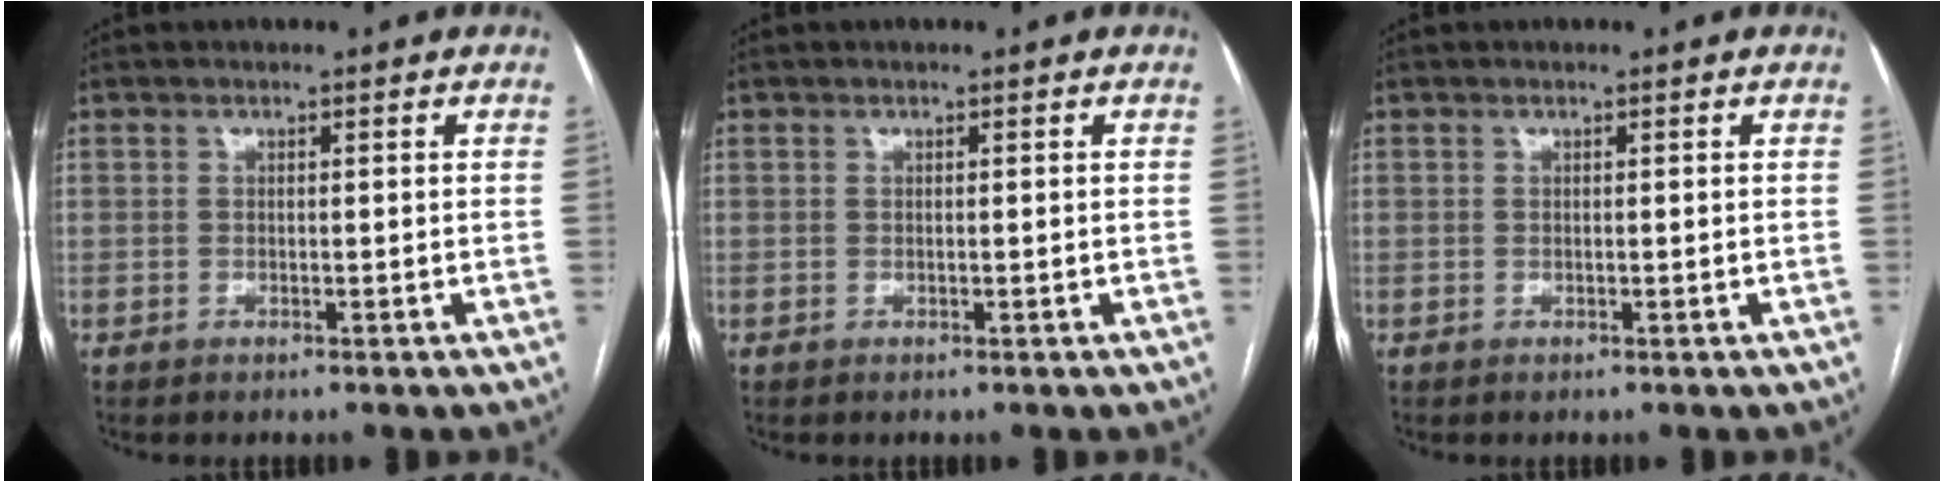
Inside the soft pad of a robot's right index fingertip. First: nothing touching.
{"total": 0.0}
{"total": 0.0}